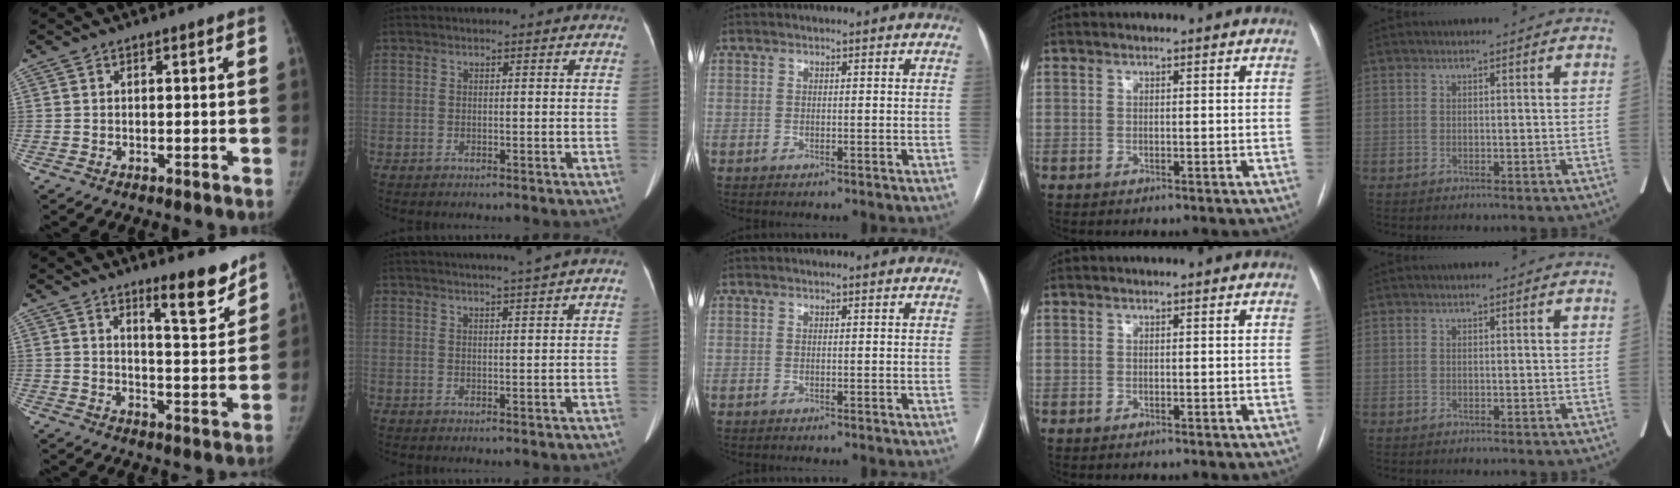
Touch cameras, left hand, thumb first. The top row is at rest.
{"thumb": {"total": 8.4, "force": [6.5, 1.6, 5.1], "torque": [-0.056, -0.058, 0.099]}, "index": {"total": 4.8, "force": [4.1, -1.4, 2.2], "torque": [-0.027, 0.003, 0.054]}}